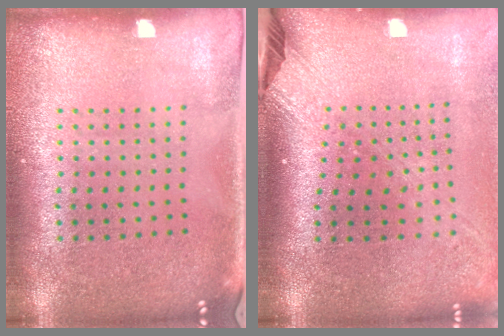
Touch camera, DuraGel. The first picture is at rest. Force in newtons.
{"total": 2.4, "press": 1.7, "slide": 1.6}